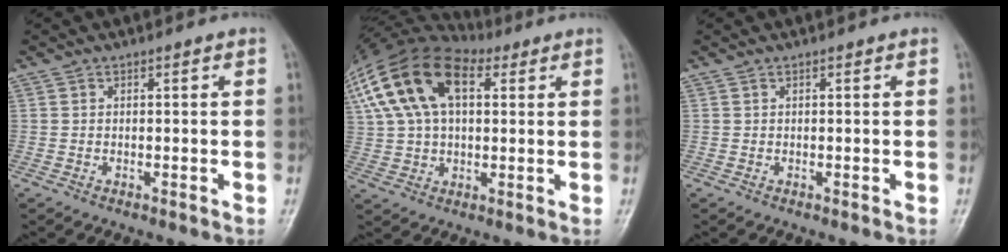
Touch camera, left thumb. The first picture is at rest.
{"total": 20.1, "force": [7.1, 11.5, 14.9], "torque": [-0.304, 0.032, 0.123]}
{"total": 0.0}